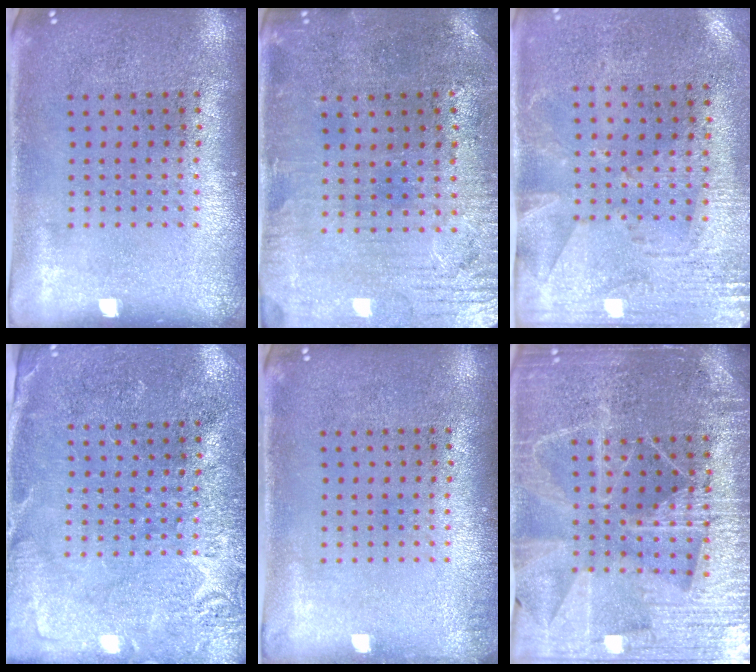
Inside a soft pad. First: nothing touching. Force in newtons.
{"total": 0.9, "press": 0.7, "slide": 0.6}
{"total": 2.7, "press": 2.3, "slide": 1.5}
{"total": 2.7, "press": 2.7, "slide": 0.4}
{"total": 0.8, "press": 0.8, "slide": 0.0}
{"total": 5.1, "press": 4.6, "slide": 2.2}